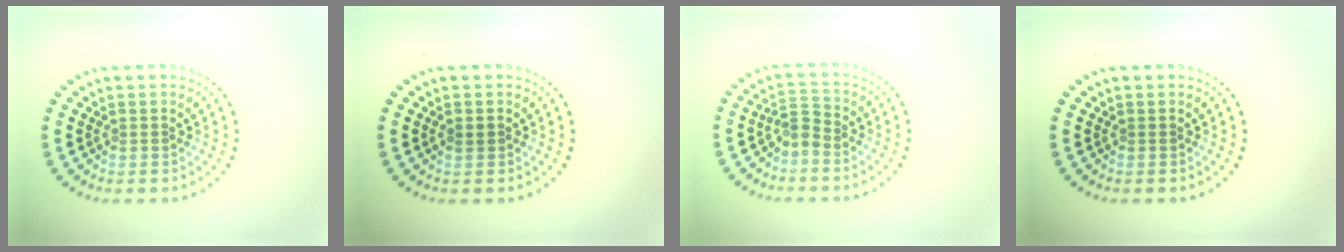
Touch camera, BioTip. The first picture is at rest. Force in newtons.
{"total": 0.7, "press": 0.7, "slide": 0.2}
{"total": 1.6, "press": 1.3, "slide": 1.0}
{"total": 0.0}